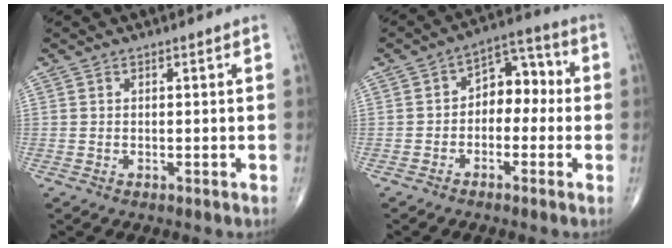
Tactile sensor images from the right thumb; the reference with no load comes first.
{"total": 7.8, "force": [-0.9, 5.4, 5.5], "torque": [-0.042, 0.041, -0.031]}